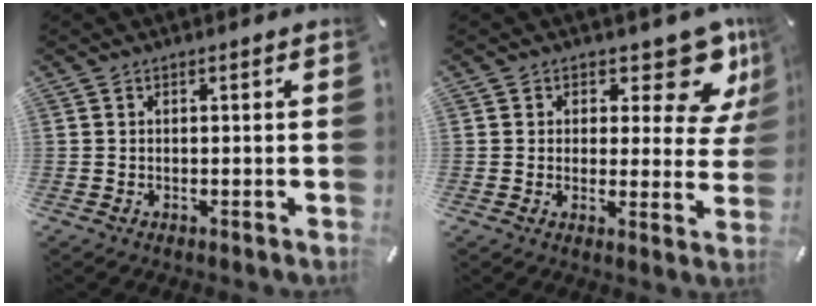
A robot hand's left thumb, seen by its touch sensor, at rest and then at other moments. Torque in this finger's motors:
{"motor_torque": [0.11, 0.17, 0.17, 0.02, 0.01]}